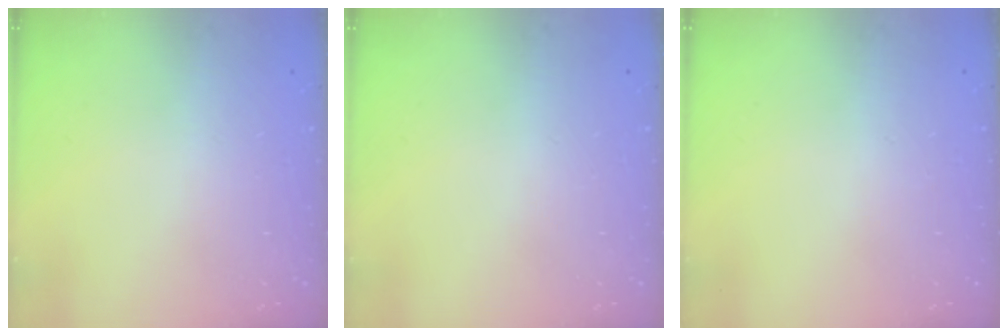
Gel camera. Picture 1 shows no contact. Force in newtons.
{"total": 0.0}
{"total": 0.0}